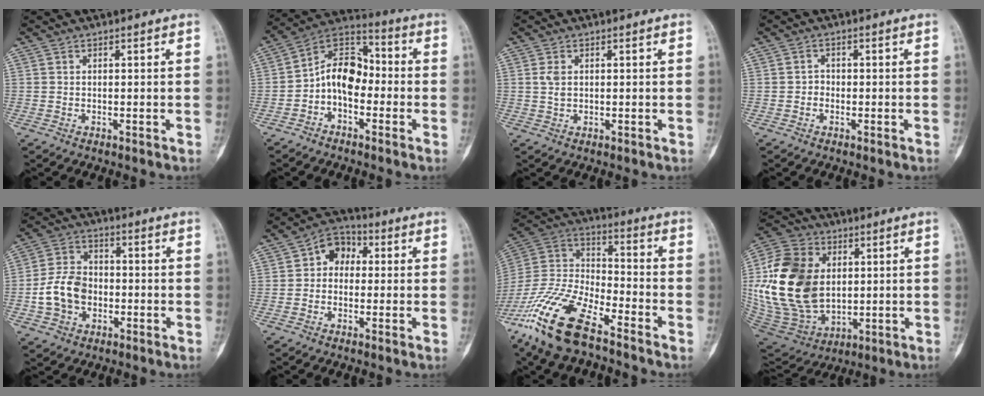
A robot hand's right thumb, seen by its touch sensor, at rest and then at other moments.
{"total": 10.7, "force": [-2.3, 7.3, 7.5], "torque": [-0.097, 0.052, -0.058]}
{"total": 2.0, "force": [0.4, 1.2, 1.5], "torque": [-0.032, 0.000, 0.010]}
{"total": 1.6, "force": [-0.5, 1.4, 0.5], "torque": [0.001, 0.007, -0.014]}
{"total": 10.0, "force": [-2.1, 7.6, 6.1], "torque": [-0.094, 0.025, -0.045]}
{"total": 6.8, "force": [0.7, 5.5, 4.1], "torque": [-0.031, 0.025, -0.003]}
{"total": 19.4, "force": [-13.1, 6.6, 12.7], "torque": [-0.272, 0.044, -0.253]}
{"total": 25.0, "force": [2.5, 17.6, 17.6], "torque": [-0.352, -0.012, 0.062]}